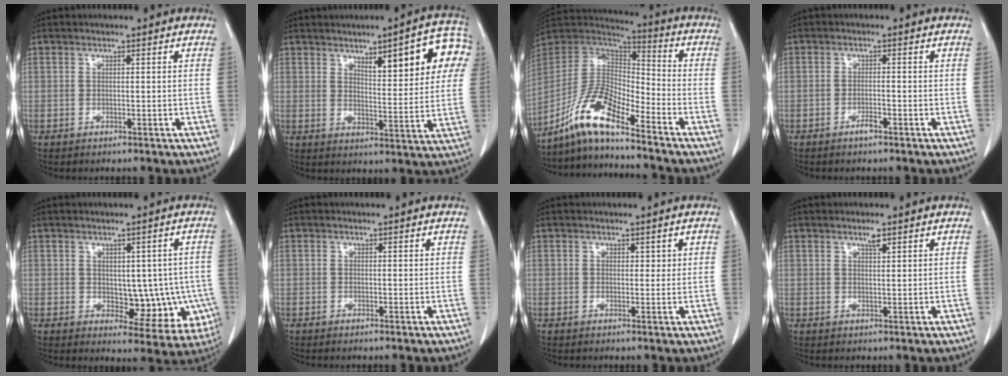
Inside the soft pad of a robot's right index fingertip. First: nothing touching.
{"total": 12.7, "force": [5.6, 2.7, 11.1], "torque": [-0.137, 0.013, 0.072]}
{"total": 11.5, "force": [-8.5, 1.7, 7.6], "torque": [-0.164, 0.015, -0.164]}
{"total": 1.3, "force": [-0.9, 0.1, 0.9], "torque": [-0.016, 0.001, -0.013]}
{"total": 8.9, "force": [-0.7, 5.2, 7.2], "torque": [-0.064, 0.010, 0.011]}
{"total": 0.0}
{"total": 1.5, "force": [0.7, 0.9, 0.9], "torque": [-0.006, 0.002, 0.010]}
{"total": 1.4, "force": [1.0, 0.2, 1.0], "torque": [-0.020, -0.001, 0.019]}